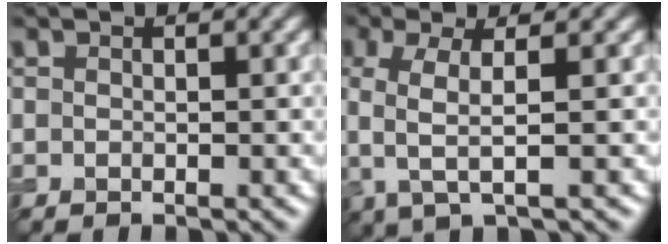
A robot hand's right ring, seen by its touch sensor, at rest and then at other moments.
{"total": 4.2, "force": [0.1, 1.2, 4.1], "torque": [-0.091, 0.002, -0.002]}